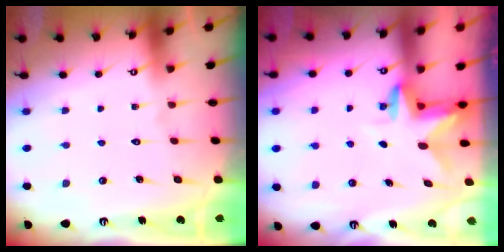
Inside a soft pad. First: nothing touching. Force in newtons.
{"total": 3.0, "press": 3.0, "slide": 0.3}